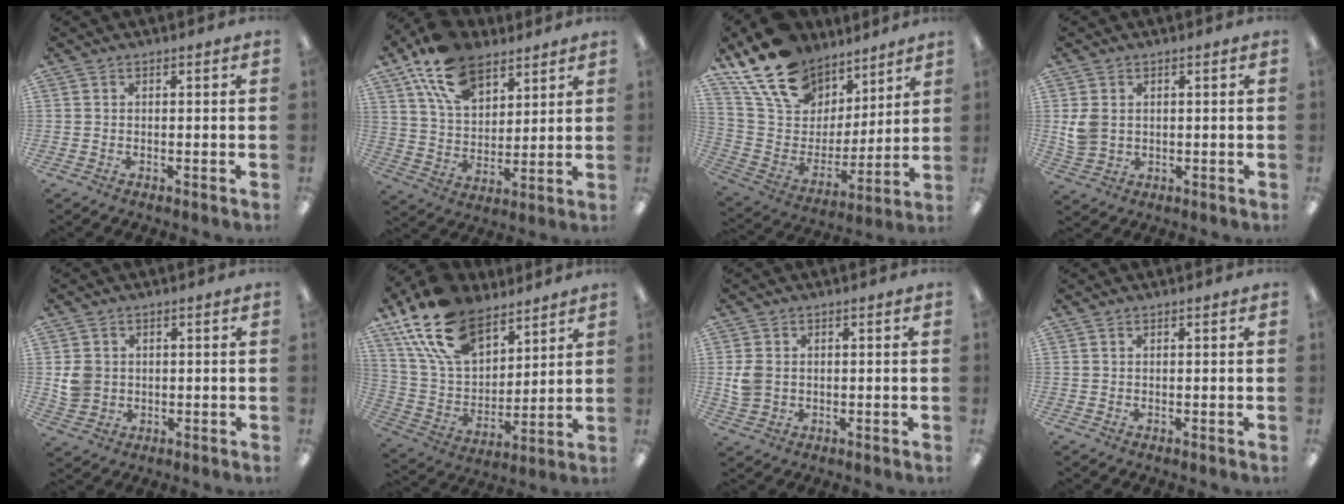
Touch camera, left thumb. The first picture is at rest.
{"total": 16.1, "force": [10.6, 9.1, 7.9], "torque": [-0.154, -0.041, 0.201]}
{"total": 19.0, "force": [13.7, 11.3, 6.7], "torque": [-0.151, -0.084, 0.256]}
{"total": 4.9, "force": [1.2, 4.0, 2.6], "torque": [-0.050, 0.004, 0.024]}
{"total": 4.8, "force": [0.9, 4.5, 1.5], "torque": [-0.019, 0.006, 0.020]}
{"total": 20.5, "force": [13.8, 11.1, 10.4], "torque": [-0.218, -0.066, 0.257]}
{"total": 4.5, "force": [0.4, 3.7, 2.5], "torque": [-0.046, 0.002, 0.008]}
{"total": 0.6, "force": [0.5, 0.3, 0.1], "torque": [-0.003, 0.001, 0.008]}